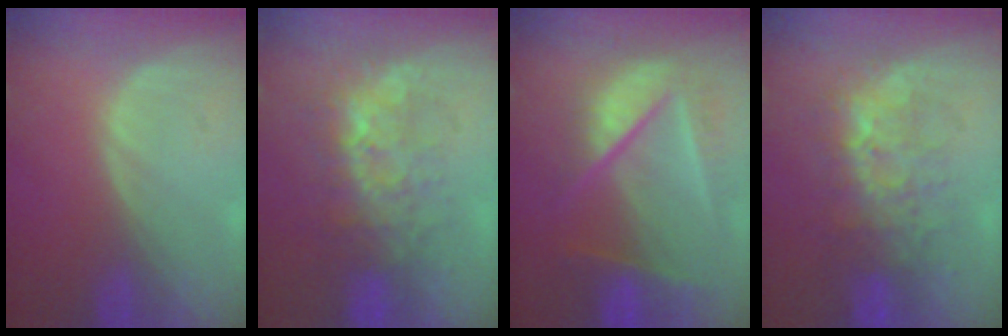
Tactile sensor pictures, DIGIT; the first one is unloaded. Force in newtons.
{"total": 8.0, "press": 7.6, "slide": 2.5}
{"total": 9.7, "press": 8.2, "slide": 5.1}
{"total": 8.0, "press": 7.8, "slide": 2.1}